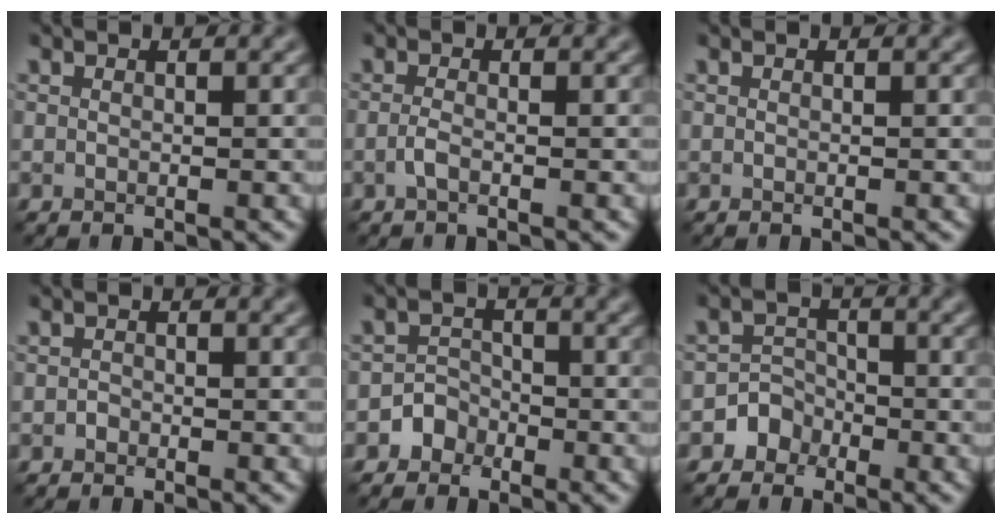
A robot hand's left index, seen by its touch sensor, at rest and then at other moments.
{"total": 1.2, "force": [-0.5, 0.3, 1.0], "torque": [-0.024, -0.002, -0.013]}
{"total": 0.0}
{"total": 0.6, "force": [-0.3, 0.5, 0.1], "torque": [-0.001, -0.003, -0.006]}
{"total": 2.0, "force": [-1.3, 1.5, 0.1], "torque": [0.020, 0.014, -0.031]}
{"total": 2.6, "force": [-1.6, 2.1, 0.2], "torque": [0.029, 0.013, -0.038]}